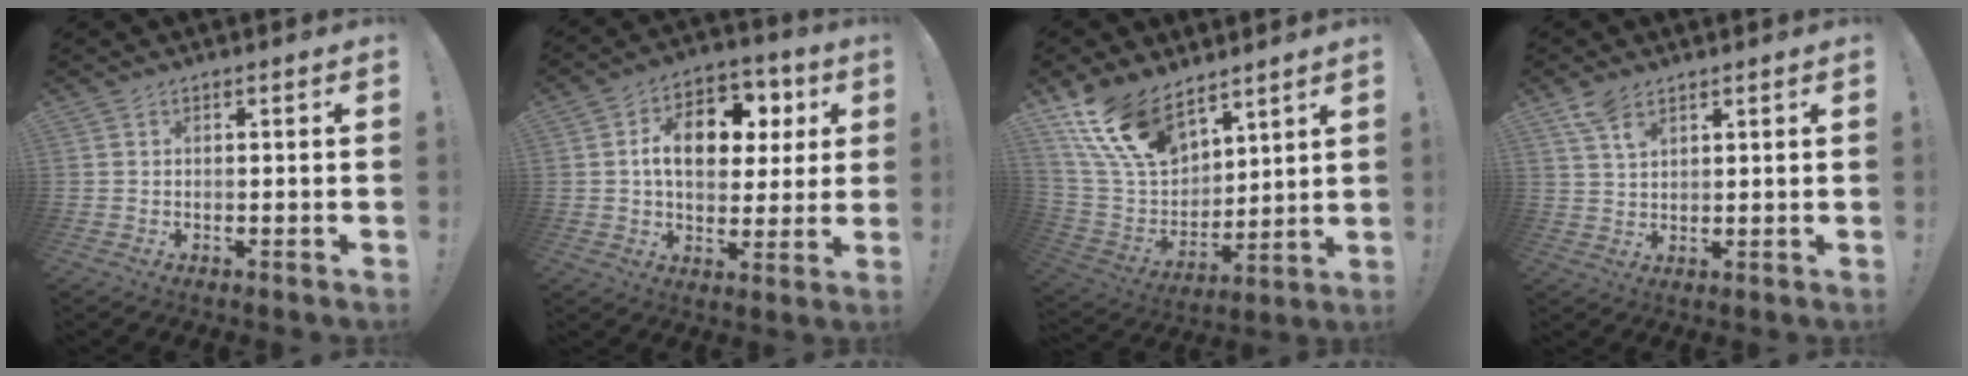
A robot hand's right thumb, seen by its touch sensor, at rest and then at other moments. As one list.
[{"total": 14.3, "force": [3.5, 9.8, 9.8], "torque": [-0.135, -0.008, 0.066]}, {"total": 18.6, "force": [12.7, 9.9, 9.3], "torque": [-0.204, -0.073, 0.243]}, {"total": 5.2, "force": [3.7, 2.3, 3.0], "torque": [-0.057, -0.017, 0.069]}]